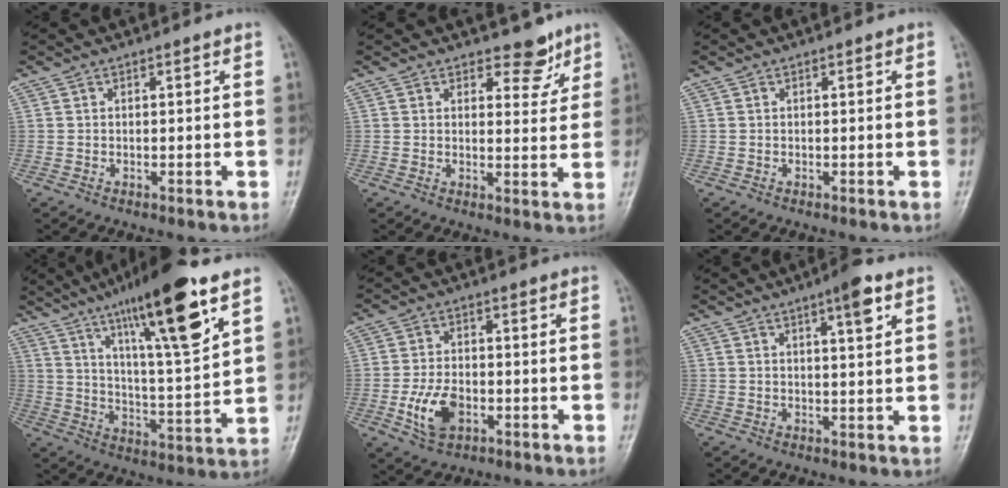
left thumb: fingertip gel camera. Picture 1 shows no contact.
{"total": 4.9, "force": [3.7, 2.7, 1.8], "torque": [0.008, -0.024, 0.049]}
{"total": 0.0}
{"total": 19.8, "force": [11.6, 3.1, 15.8], "torque": [-0.242, -0.048, 0.195]}
{"total": 7.7, "force": [-2.5, 4.9, 5.4], "torque": [-0.097, 0.007, -0.043]}
{"total": 5.5, "force": [2.8, 1.2, 4.5], "torque": [-0.061, -0.010, 0.039]}